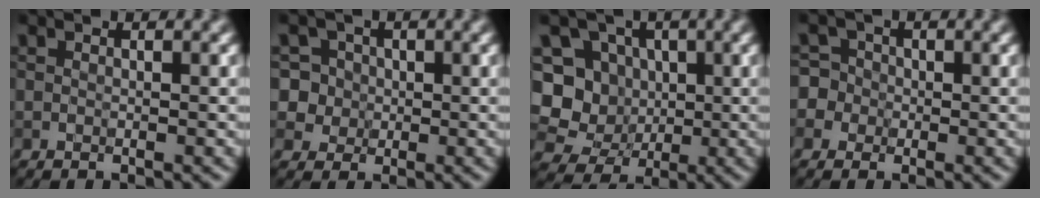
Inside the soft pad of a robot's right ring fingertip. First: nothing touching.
{"total": 6.1, "force": [1.6, 5.6, 1.9], "torque": [-0.028, 0.035, 0.006]}
{"total": 10.9, "force": [0.0, 10.2, 3.7], "torque": [-0.085, 0.028, -0.030]}
{"total": 4.9, "force": [-0.6, 4.7, 1.2], "torque": [-0.007, 0.027, -0.039]}